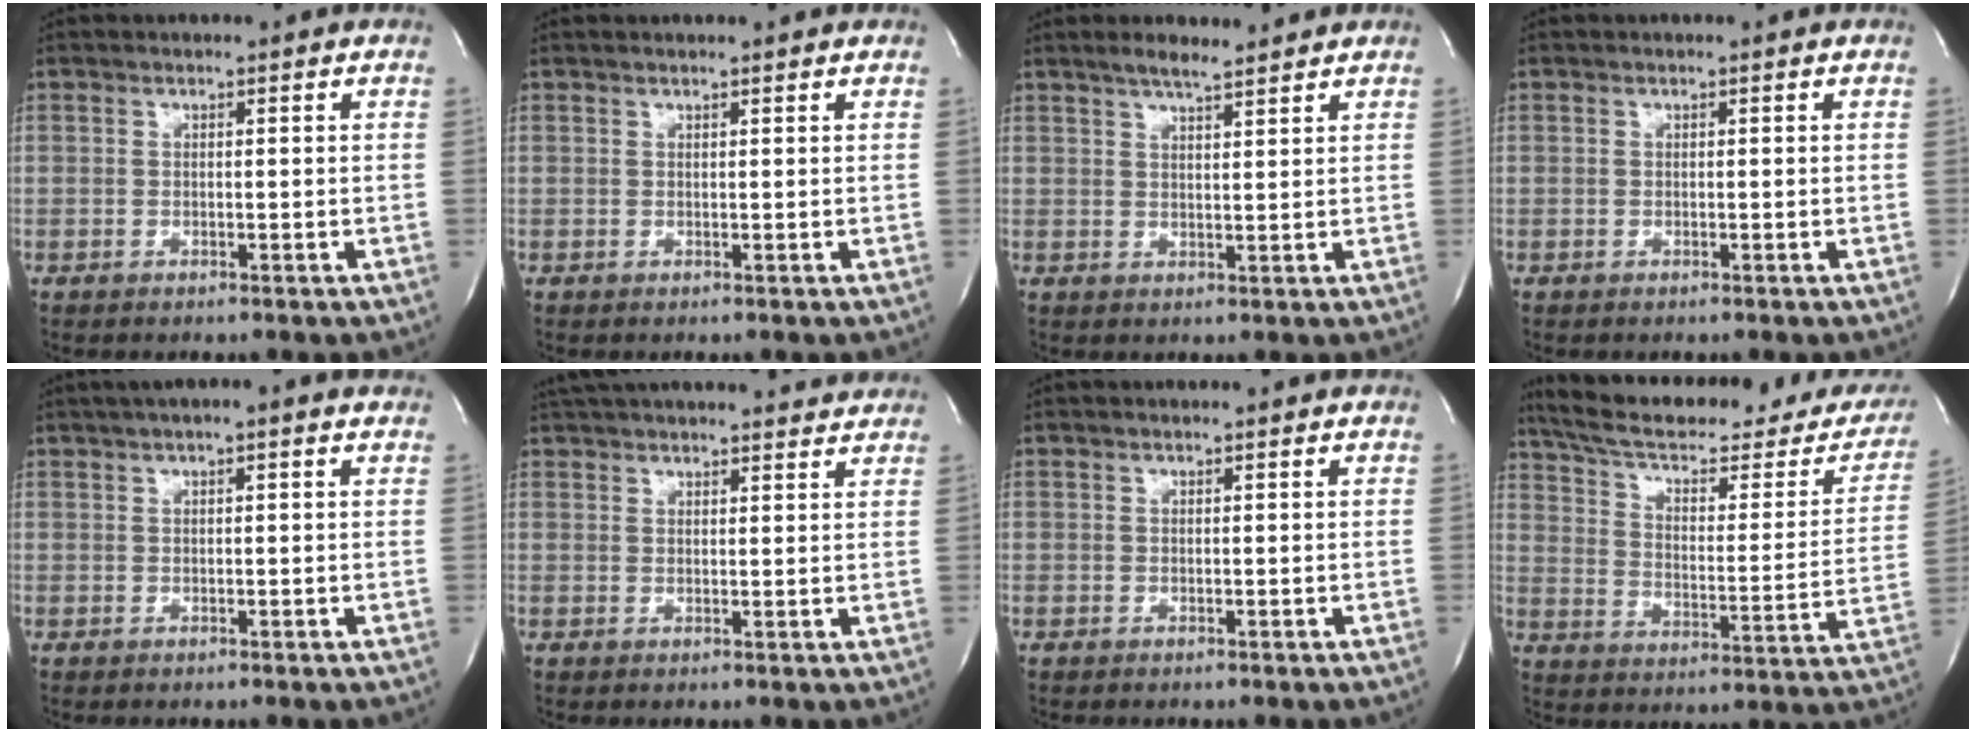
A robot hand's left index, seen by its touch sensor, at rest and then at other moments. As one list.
[{"total": 2.4, "force": [2.3, 0.2, 0.8], "torque": [-0.013, 0.017, 0.026]}, {"total": 4.8, "force": [4.2, 0.5, 2.3], "torque": [-0.044, 0.014, 0.073]}, {"total": 0.0}, {"total": 5.1, "force": [3.4, 0.6, 3.7], "torque": [-0.057, 0.032, 0.048]}, {"total": 17.5, "force": [16.3, 2.9, 5.9], "torque": [-0.097, 0.037, 0.223]}, {"total": 0.8, "force": [0.7, 0.0, 0.3], "torque": [-0.009, 0.003, 0.009]}, {"total": 30.4, "force": [25.7, 7.8, 14.2], "torque": [-0.224, -0.026, 0.331]}]